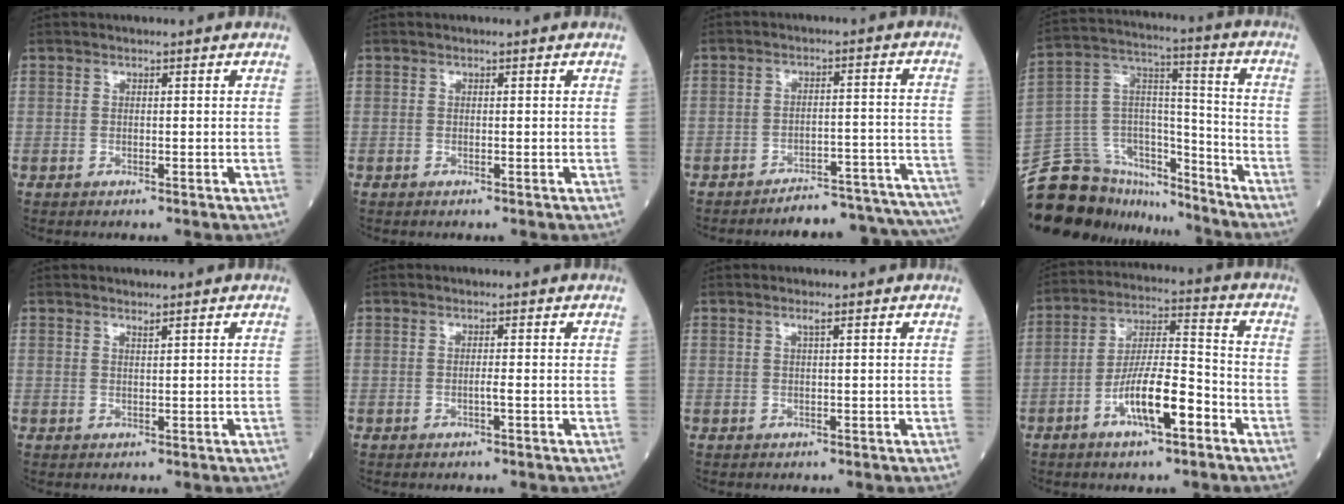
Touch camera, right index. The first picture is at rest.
{"total": 0.0}
{"total": 15.8, "force": [-15.5, 1.3, 2.8], "torque": [0.016, 0.036, -0.188]}
{"total": 20.2, "force": [-18.0, 7.5, 5.3], "torque": [-0.113, 0.056, -0.299]}
{"total": 0.7, "force": [0.6, -0.1, 0.2], "torque": [-0.007, -0.008, 0.012]}
{"total": 0.7, "force": [-0.3, -0.2, 0.6], "torque": [-0.007, 0.002, -0.008]}
{"total": 0.9, "force": [0.5, -0.1, 0.7], "torque": [-0.016, 0.000, 0.010]}
{"total": 10.4, "force": [-4.8, 2.2, 8.9], "torque": [-0.169, 0.005, -0.087]}